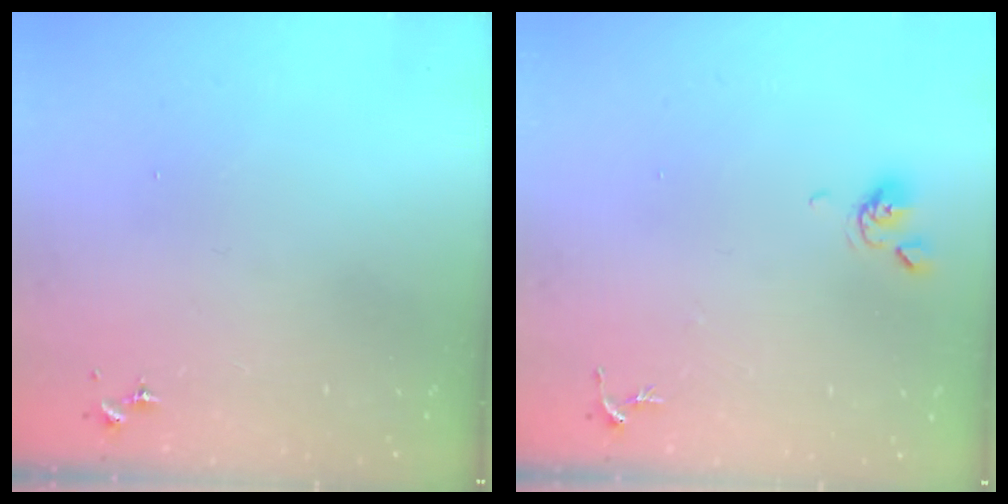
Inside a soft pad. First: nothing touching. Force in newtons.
{"total": 5.5, "press": 5.5, "slide": 0.7}